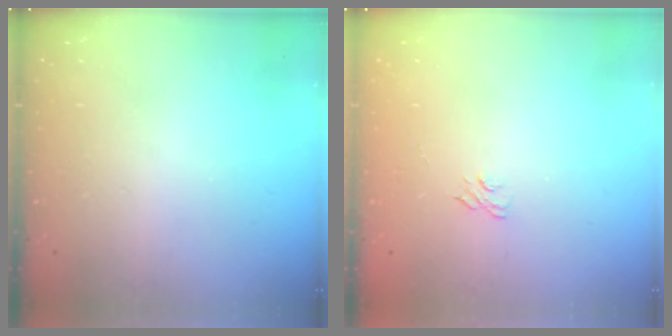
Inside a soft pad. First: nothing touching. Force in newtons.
{"total": 4.2, "press": 4.0, "slide": 1.1}